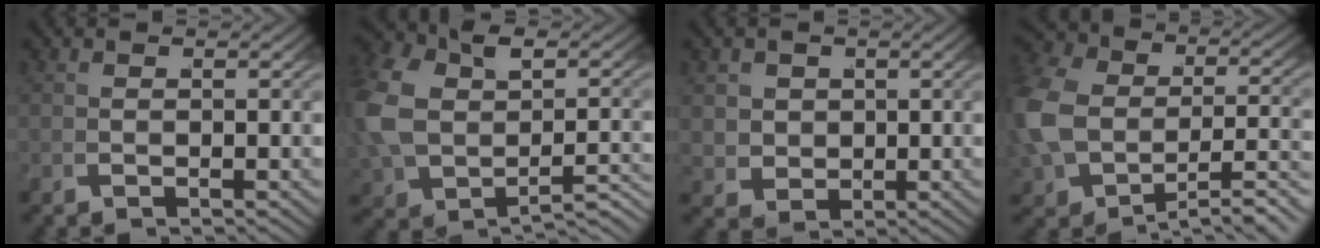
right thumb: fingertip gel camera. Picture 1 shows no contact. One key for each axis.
{"total": 6.7, "fx": 0.1, "fy": 4.8, "fz": 4.7, "tx": -0.124, "ty": -0.013, "tz": 0.022}
{"total": 3.6, "fx": 0.9, "fy": 3.0, "fz": 1.7, "tx": -0.046, "ty": -0.031, "tz": 0.040}
{"total": 9.5, "fx": -3.1, "fy": 6.9, "fz": 5.7, "tx": -0.131, "ty": -0.040, "tz": -0.023}